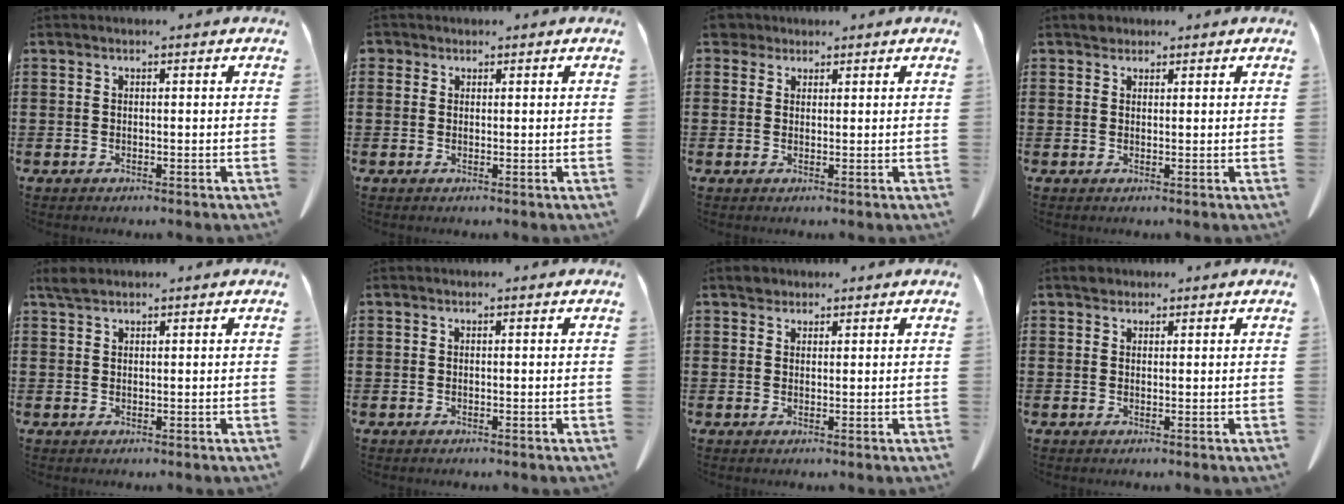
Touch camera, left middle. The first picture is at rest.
{"total": 1.1, "force": [0.7, 0.8, 0.2], "torque": [-0.008, 0.003, 0.015]}
{"total": 2.5, "force": [2.0, 1.5, 0.7], "torque": [-0.015, 0.005, 0.037]}
{"total": 1.5, "force": [1.3, 0.8, 0.2], "torque": [0.000, -0.002, 0.025]}
{"total": 1.7, "force": [1.3, 0.5, 0.9], "torque": [-0.022, 0.001, 0.026]}
{"total": 0.0}
{"total": 1.8, "force": [1.5, 0.9, 0.2], "torque": [-0.001, -0.001, 0.030]}
{"total": 1.3, "force": [1.0, 0.7, 0.2], "torque": [-0.007, 0.002, 0.022]}